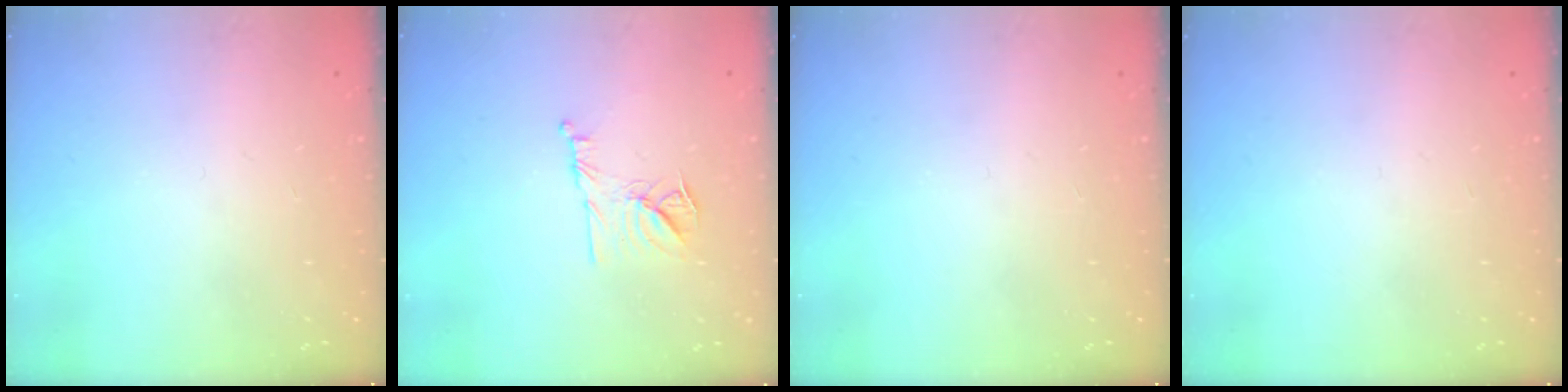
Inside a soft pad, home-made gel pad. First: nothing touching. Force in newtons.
{"total": 9.6, "press": 9.6, "slide": 0.9}
{"total": 0.0}
{"total": 0.0}